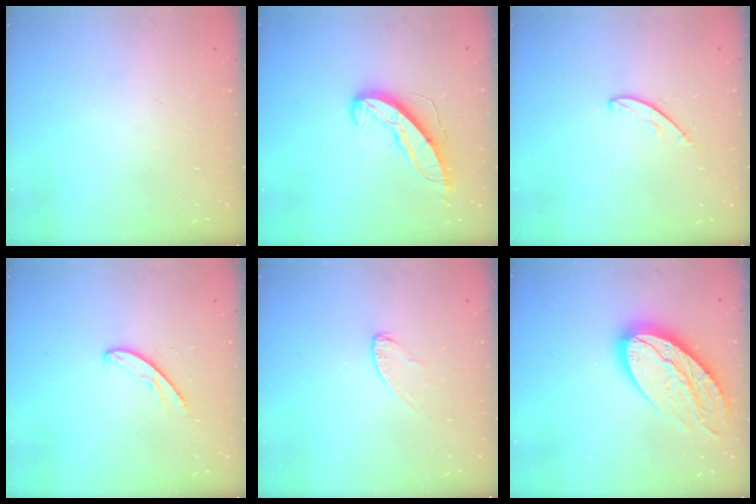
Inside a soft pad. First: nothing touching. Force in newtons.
{"total": 9.8, "press": 9.8, "slide": 0.4}
{"total": 4.5, "press": 4.5, "slide": 0.4}
{"total": 5.3, "press": 5.3, "slide": 0.5}
{"total": 5.2, "press": 5.2, "slide": 0.5}
{"total": 18.1, "press": 18.1, "slide": 1.2}